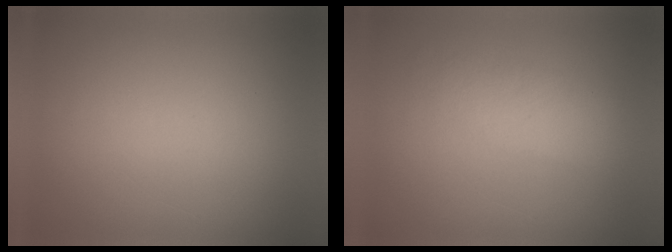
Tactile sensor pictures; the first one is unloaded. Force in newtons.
{"total": 2.9}